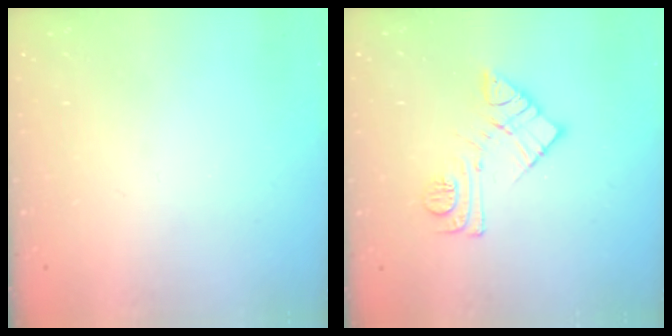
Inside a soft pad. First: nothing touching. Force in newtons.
{"total": 11.3, "press": 11.3, "slide": 0.4}